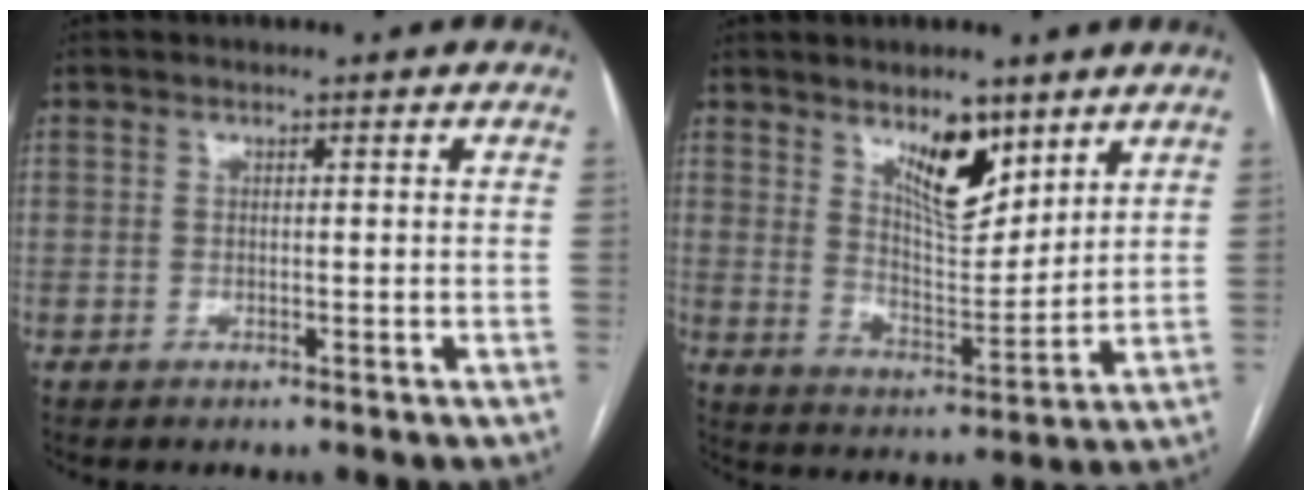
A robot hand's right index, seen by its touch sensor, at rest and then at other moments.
{"total": 9.0, "force": [5.7, 3.2, 6.3], "torque": [-0.108, -0.008, 0.105]}